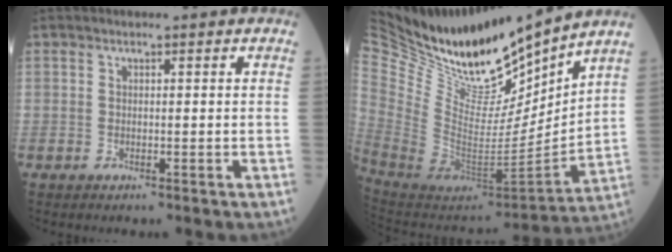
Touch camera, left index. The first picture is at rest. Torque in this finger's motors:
{"motor_torque": [0.96, -1.17, -0.01, -0.01]}